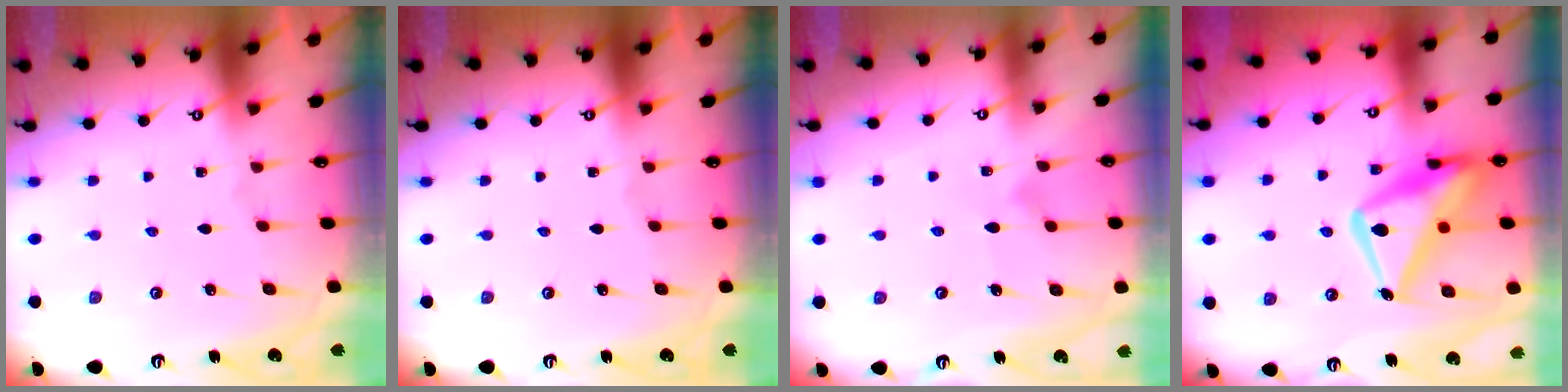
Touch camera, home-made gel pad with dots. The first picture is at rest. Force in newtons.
{"total": 0.0}
{"total": 7.5, "press": 7.5, "slide": 0.2}
{"total": 19.6, "press": 19.5, "slide": 1.6}